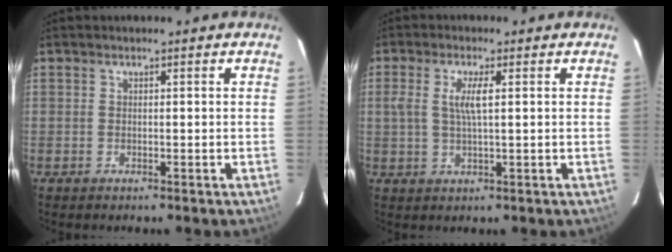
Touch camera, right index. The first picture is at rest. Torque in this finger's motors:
{"motor_torque": [0.11, 0.02, 0.11, 0.08]}